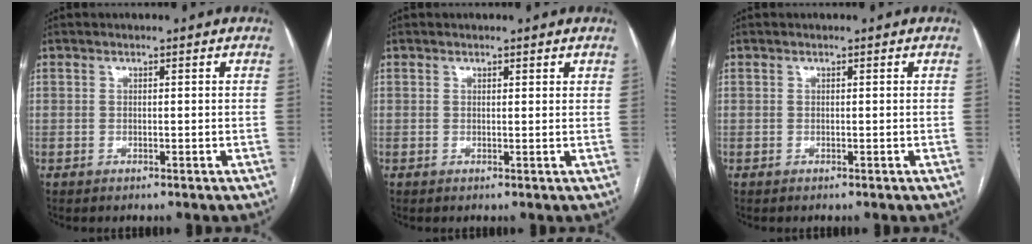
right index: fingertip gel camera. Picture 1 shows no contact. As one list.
[{"total": 0.9, "force": [0.8, 0.2, 0.4], "torque": [-0.004, 0.002, 0.009]}, {"total": 0.0}]